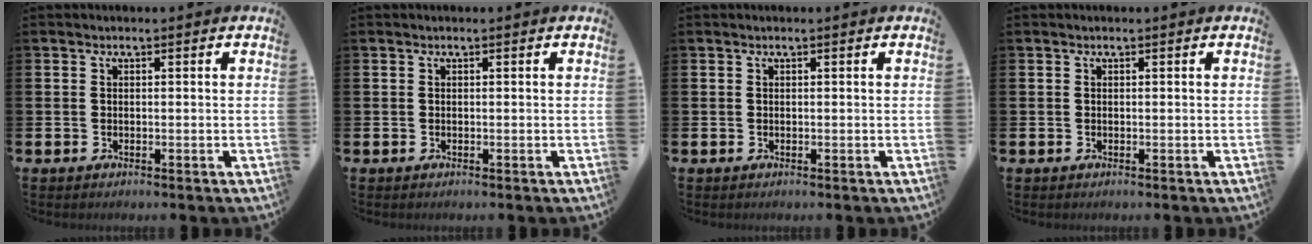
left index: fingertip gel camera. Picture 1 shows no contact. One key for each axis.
{"total": 0.0}
{"total": 0.0}
{"total": 0.0}